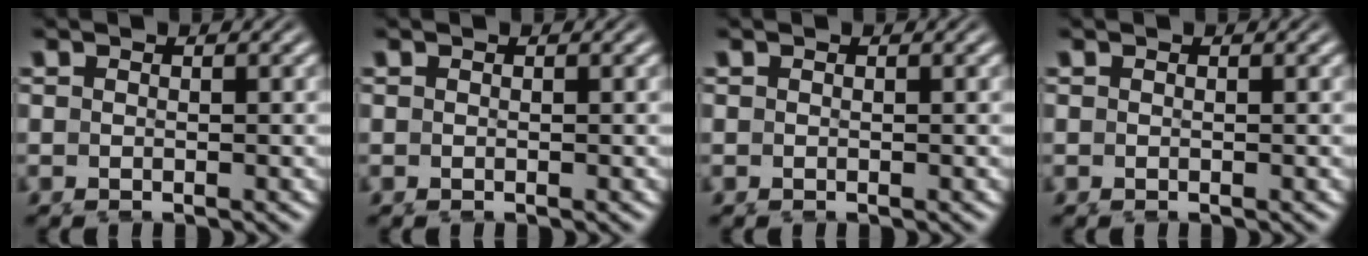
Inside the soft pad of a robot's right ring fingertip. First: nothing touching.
{"total": 0.0}
{"total": 0.0}
{"total": 0.0}